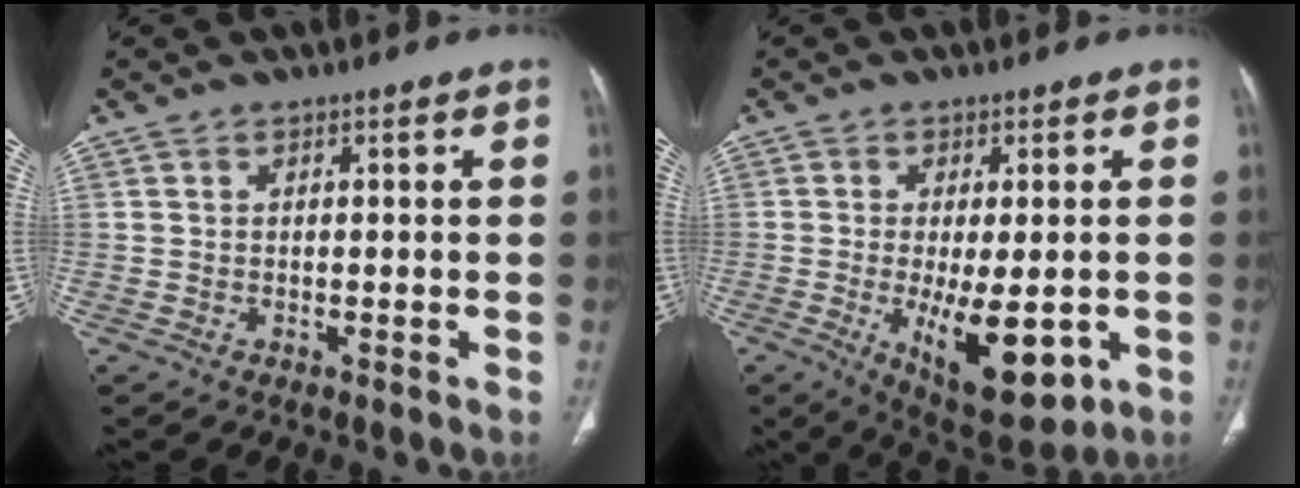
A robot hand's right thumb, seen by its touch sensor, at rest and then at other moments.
{"total": 13.1, "force": [-3.3, 5.3, 11.5], "torque": [-0.168, -0.020, -0.032]}